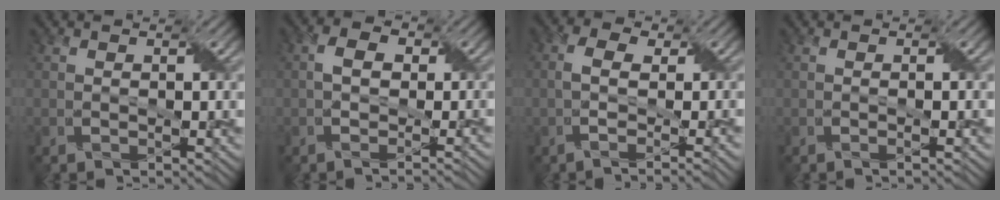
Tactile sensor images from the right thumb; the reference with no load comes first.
{"total": 3.3, "force": [-0.9, 1.8, 2.5], "torque": [-0.042, 0.001, -0.015]}
{"total": 3.6, "force": [-0.8, 1.2, 3.4], "torque": [-0.053, 0.003, -0.022]}
{"total": 0.9, "force": [-0.2, 0.2, 0.8], "torque": [-0.012, 0.001, -0.011]}